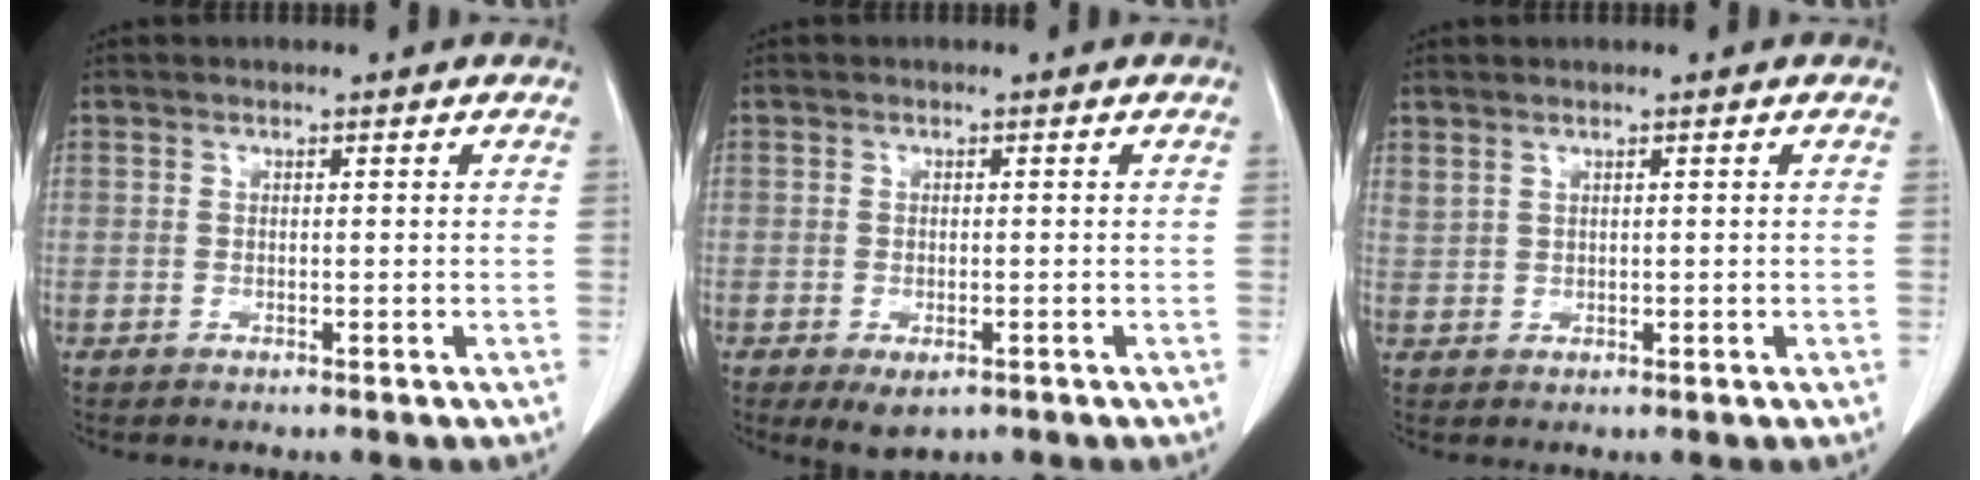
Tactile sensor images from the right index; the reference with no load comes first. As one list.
[{"total": 3.3, "force": [-1.8, 1.6, 2.2], "torque": [-0.033, -0.006, -0.018]}, {"total": 1.3, "force": [1.1, 0.6, 0.5], "torque": [-0.011, 0.010, 0.030]}]